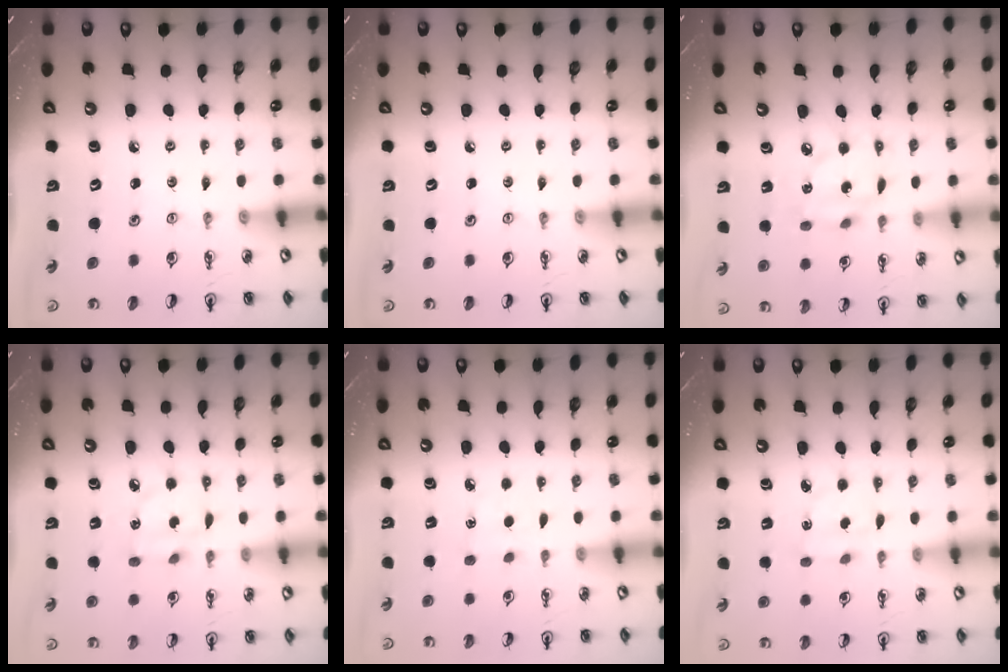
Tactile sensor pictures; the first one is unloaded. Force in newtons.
{"total": 0.0}
{"total": 10.3, "press": 10.2, "slide": 0.7}
{"total": 6.2, "press": 6.2, "slide": 0.3}
{"total": 2.4, "press": 2.4, "slide": 0.3}
{"total": 2.9, "press": 2.8, "slide": 0.7}